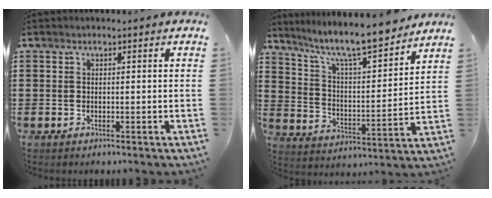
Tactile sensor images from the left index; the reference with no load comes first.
{"total": 9.3, "force": [8.0, 0.8, 4.7], "torque": [-0.113, -0.050, 0.132]}